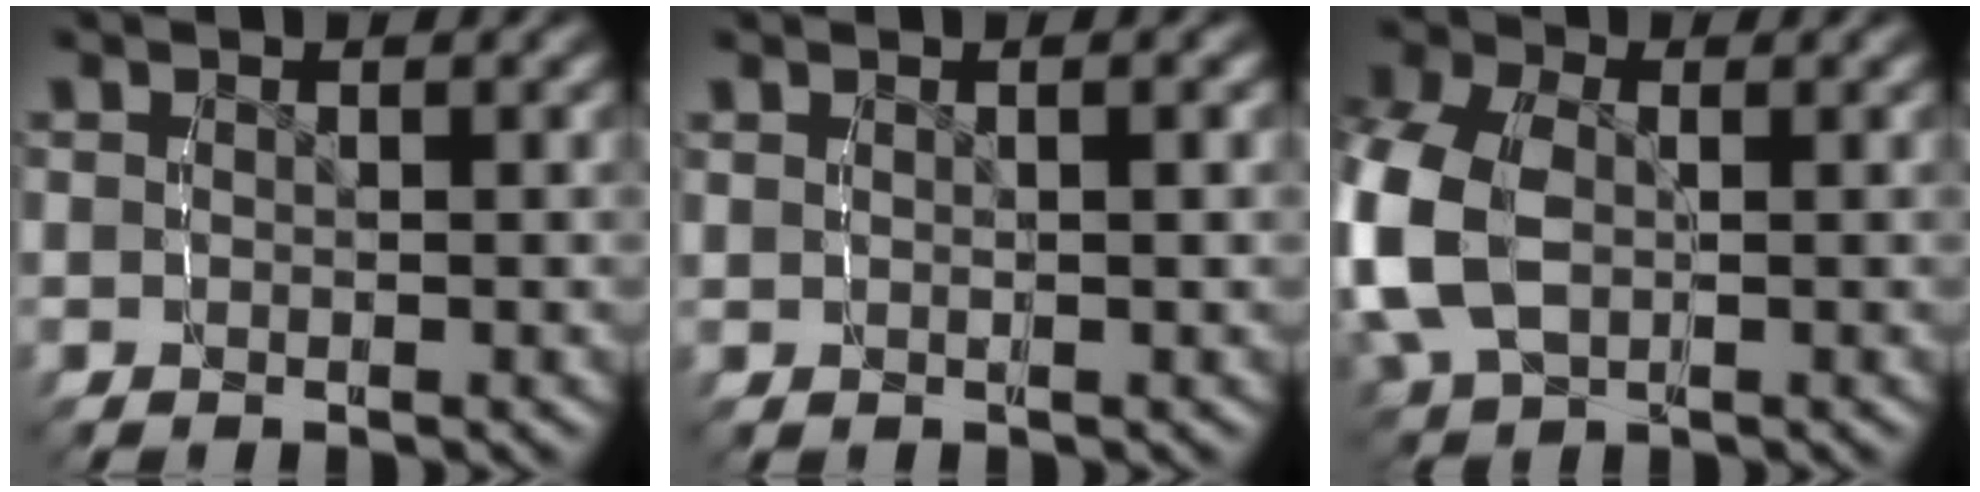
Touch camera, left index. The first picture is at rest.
{"total": 0.9, "force": [0.5, -0.3, 0.7], "torque": [-0.007, -0.001, 0.016]}
{"total": 7.2, "force": [-0.1, 5.6, 4.4], "torque": [-0.140, -0.023, 0.013]}